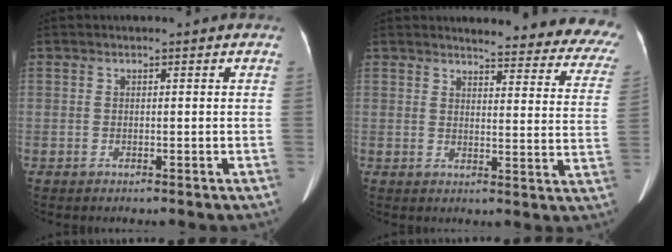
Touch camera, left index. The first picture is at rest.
{"total": 18.6, "force": [17.6, 3.0, 5.2], "torque": [-0.028, -0.089, 0.169]}